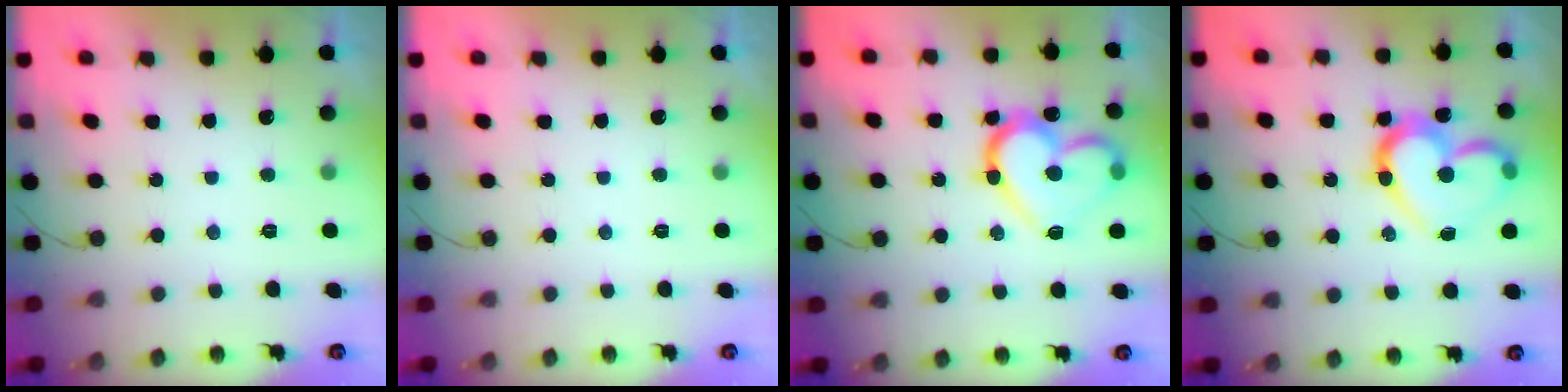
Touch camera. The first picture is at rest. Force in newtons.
{"total": 0.0}
{"total": 17.0, "press": 16.9, "slide": 2.1}
{"total": 16.1, "press": 16.1, "slide": 1.4}